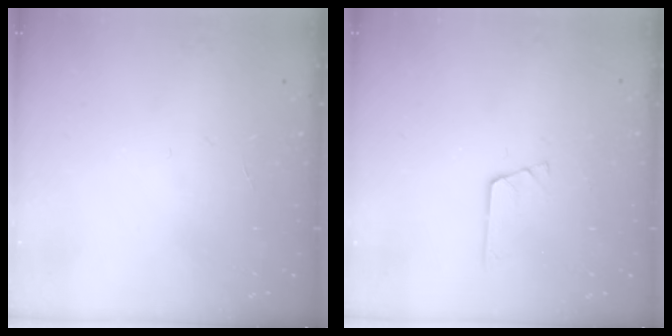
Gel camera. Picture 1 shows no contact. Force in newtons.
{"total": 2.3, "press": 2.3, "slide": 0.3}